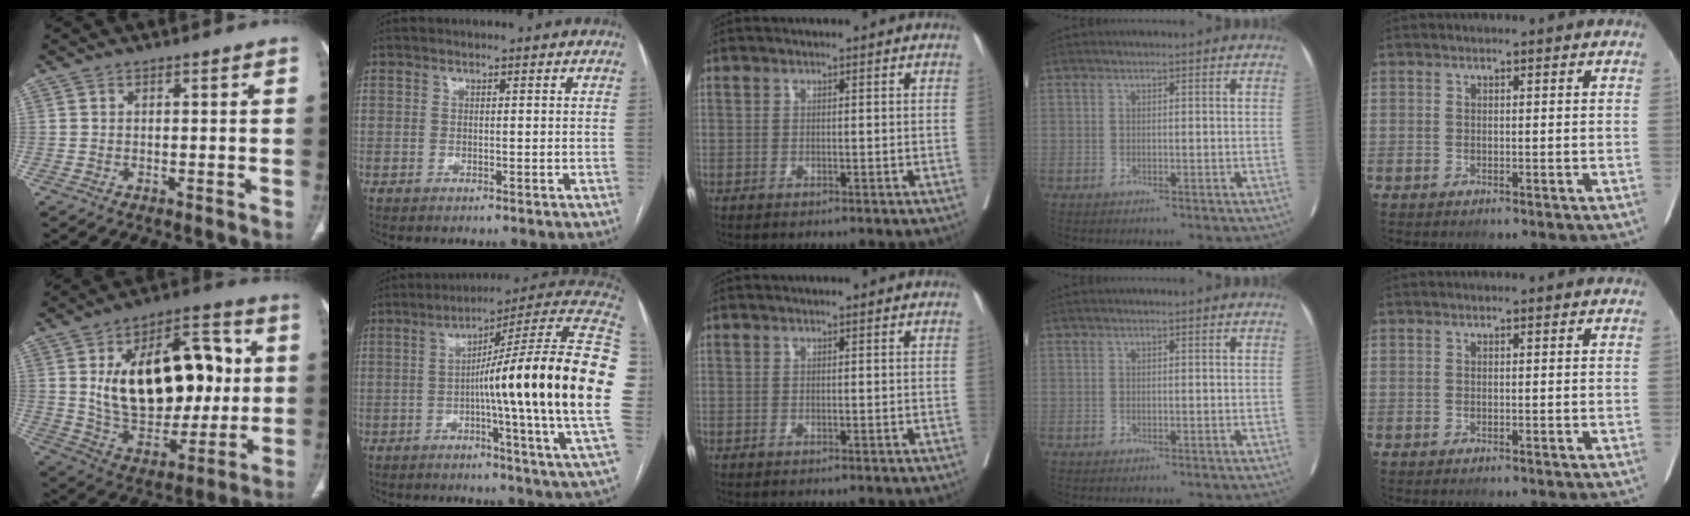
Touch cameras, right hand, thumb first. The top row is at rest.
{"thumb": {"total": 27.2, "force": [3.9, 15.9, 21.7], "torque": [-0.305, 0.000, 0.073]}, "index": {"total": 27.9, "force": [-1.1, -0.8, 27.8], "torque": [-0.297, 0.020, -0.037]}}